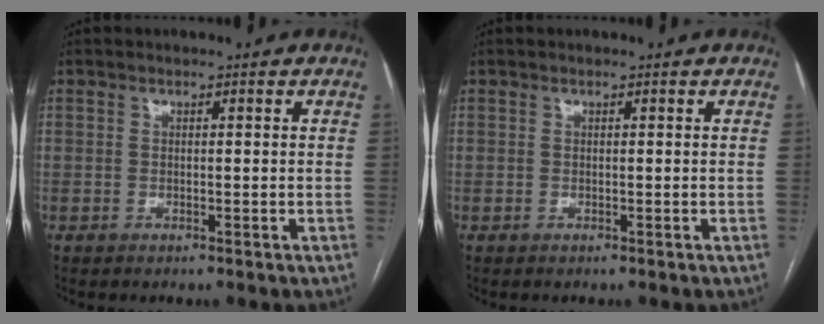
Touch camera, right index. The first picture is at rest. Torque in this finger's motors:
{"motor_torque": [0.00, 0.00, 0.00, 0.00]}